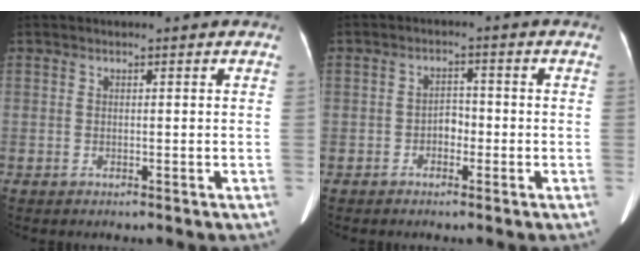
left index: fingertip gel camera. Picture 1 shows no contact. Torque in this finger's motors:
{"motor_torque": [0.16, 0.10, 0.04, 0.03]}